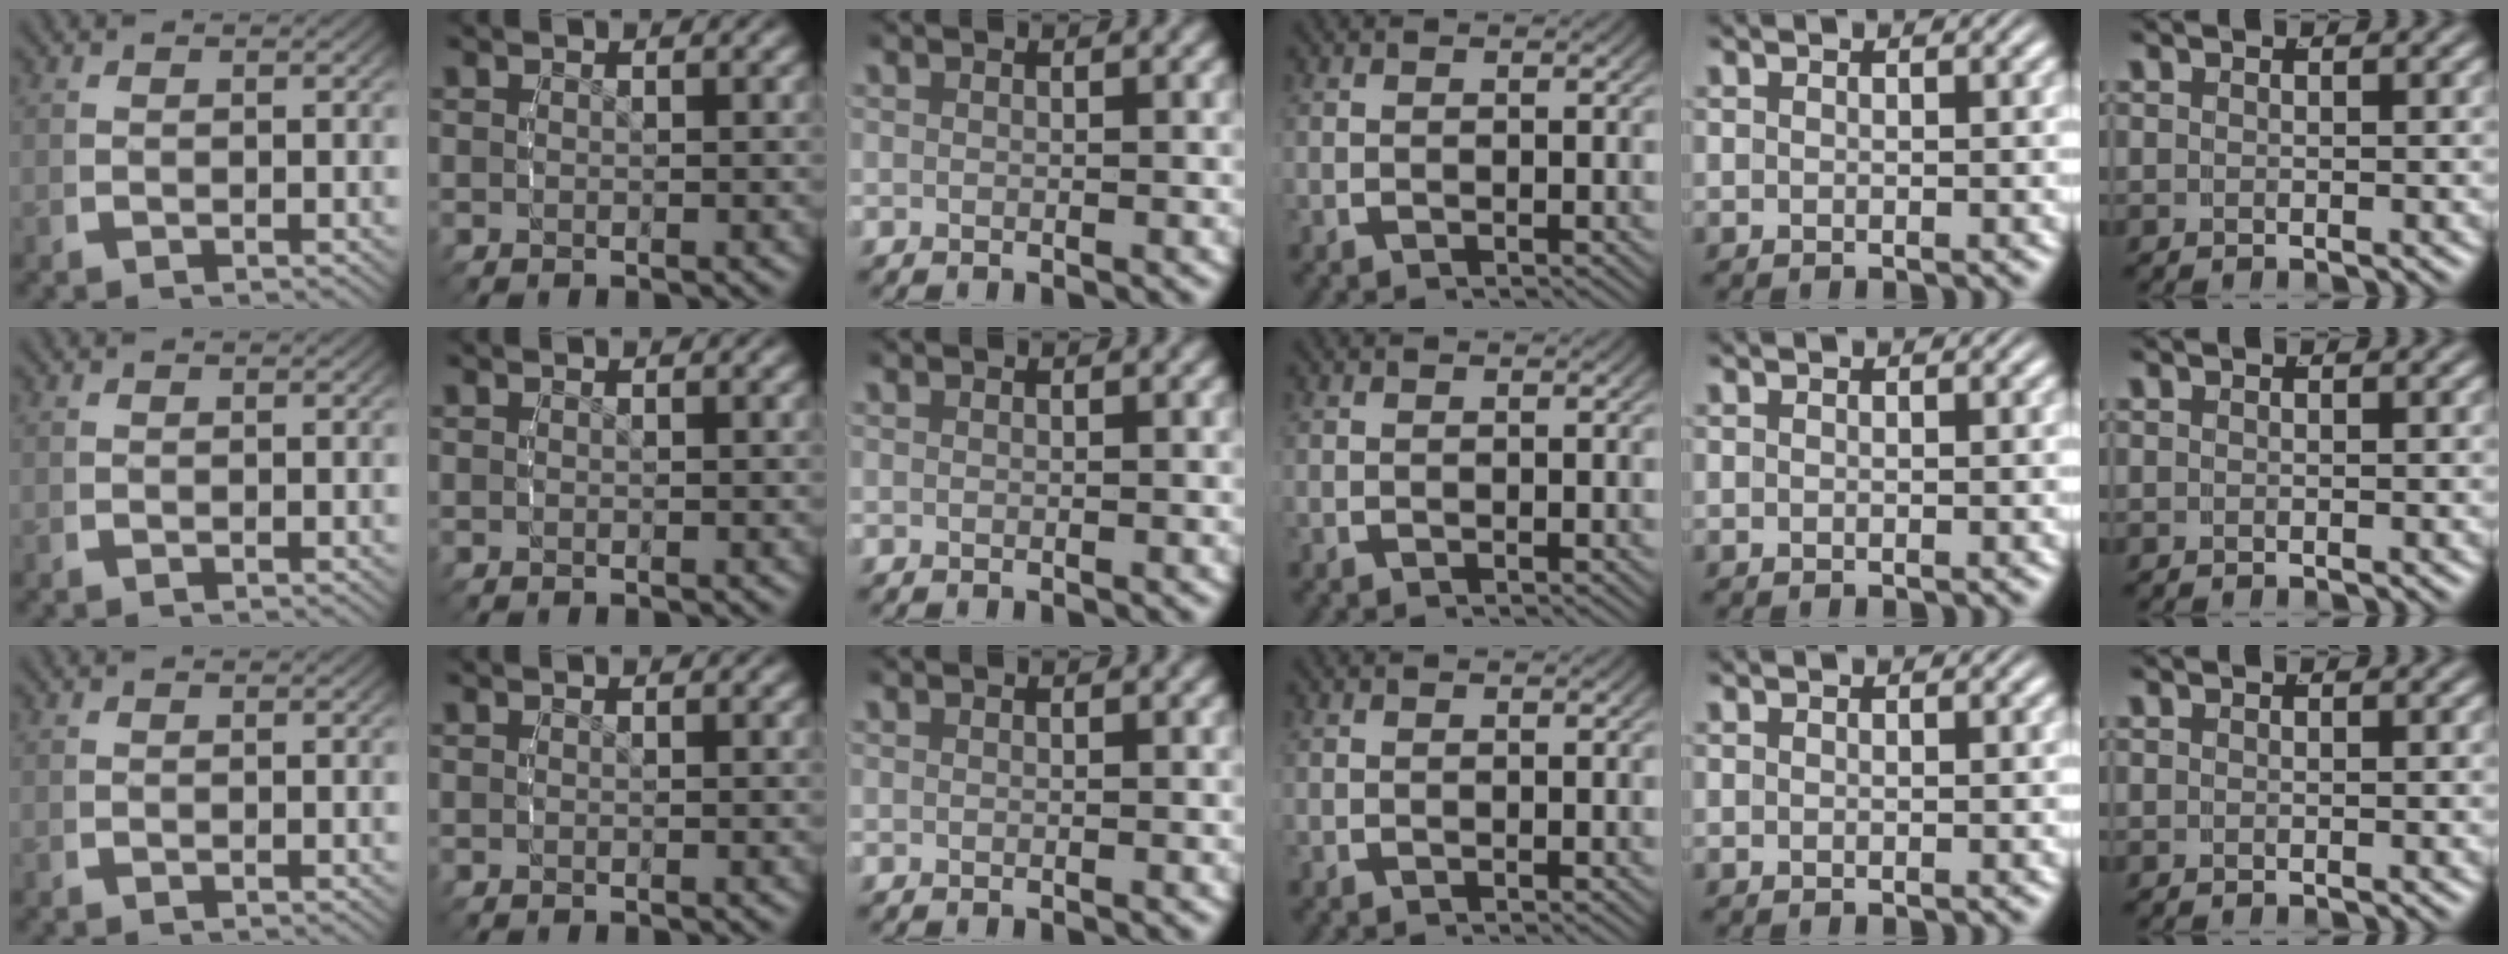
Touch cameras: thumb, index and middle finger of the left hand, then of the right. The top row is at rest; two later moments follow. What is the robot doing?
{"motion": "reach", "object": "napkin"}